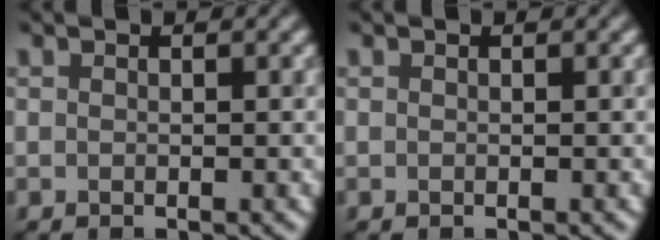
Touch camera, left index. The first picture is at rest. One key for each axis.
{"total": 0.0}